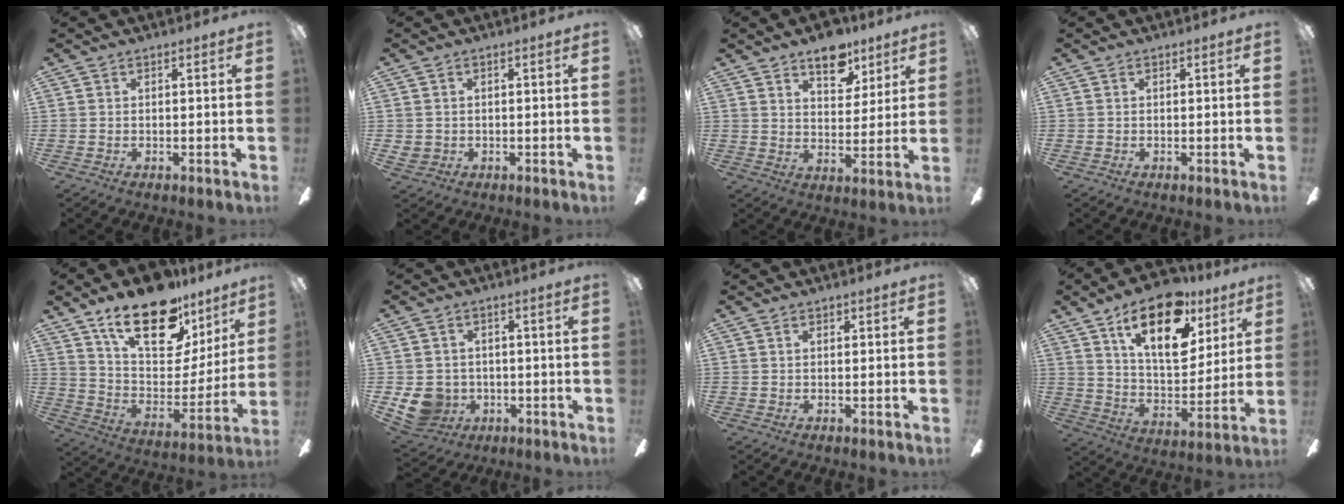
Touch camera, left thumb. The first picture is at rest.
{"total": 1.8, "force": [0.0, 1.7, 0.6], "torque": [-0.012, 0.003, 0.000]}
{"total": 9.8, "force": [7.1, 5.2, 4.5], "torque": [-0.043, -0.036, 0.122]}
{"total": 0.0}
{"total": 23.1, "force": [15.7, 10.6, 13.1], "torque": [-0.204, -0.100, 0.276]}
{"total": 8.0, "force": [-1.5, 7.2, 3.0], "torque": [-0.075, 0.004, -0.026]}
{"total": 0.9, "force": [0.4, 0.6, 0.6], "torque": [-0.012, 0.003, 0.008]}
{"total": 21.9, "force": [12.4, 10.5, 14.7], "torque": [-0.221, -0.058, 0.211]}